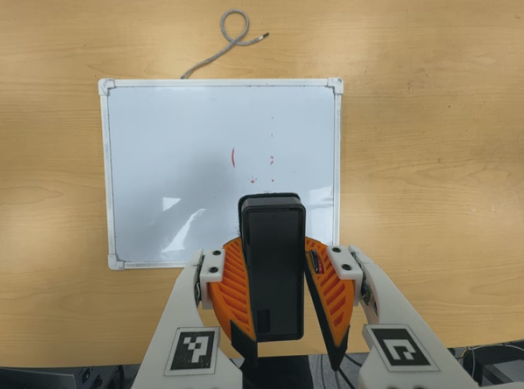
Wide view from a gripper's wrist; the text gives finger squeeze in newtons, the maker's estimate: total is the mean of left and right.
{"total": 10.2, "left": 9.6, "right": 10.7}